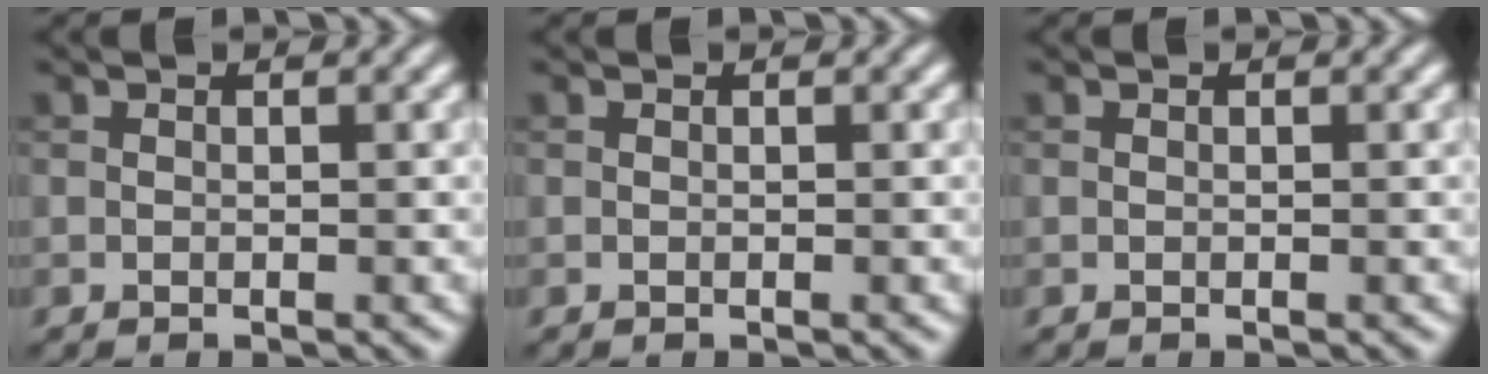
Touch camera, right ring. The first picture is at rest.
{"total": 0.0}
{"total": 0.0}